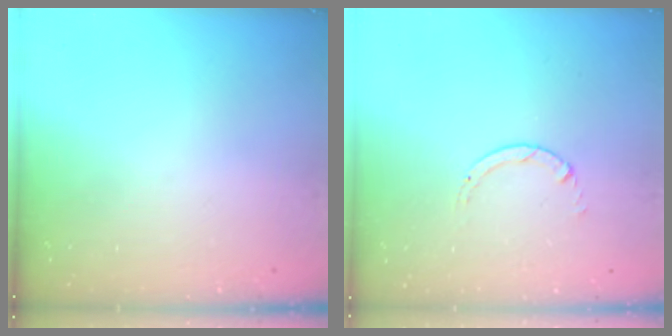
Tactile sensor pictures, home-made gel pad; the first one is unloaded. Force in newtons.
{"total": 0.6, "press": 0.5, "slide": 0.1}